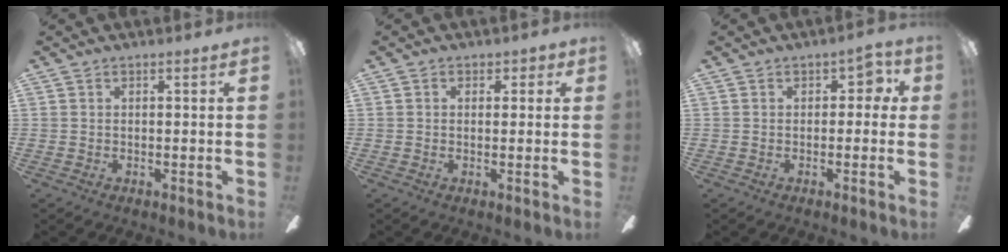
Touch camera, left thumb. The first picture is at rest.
{"total": 1.6, "force": [0.2, 1.3, 0.9], "torque": [-0.002, 0.001, -0.002]}
{"total": 3.6, "force": [0.2, 2.5, 2.5], "torque": [-0.031, 0.009, -0.001]}